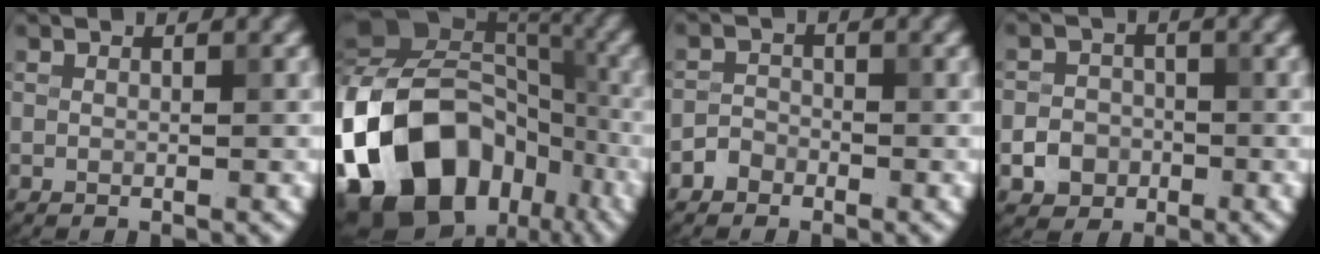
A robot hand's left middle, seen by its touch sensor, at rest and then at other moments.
{"total": 20.4, "force": [-8.0, 15.2, 10.9], "torque": [-0.209, -0.014, -0.135]}
{"total": 1.5, "force": [-1.0, 1.1, 0.1], "torque": [0.005, 0.007, -0.020]}
{"total": 2.7, "force": [-1.0, 2.4, 0.8], "torque": [0.000, 0.001, -0.022]}